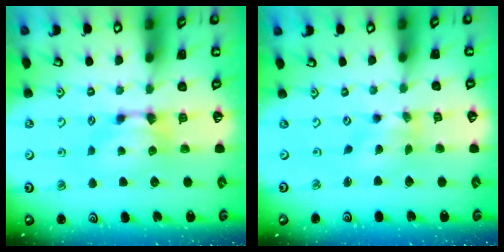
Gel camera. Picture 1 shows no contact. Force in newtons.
{"total": 1.2, "press": 0.0, "slide": 1.2}